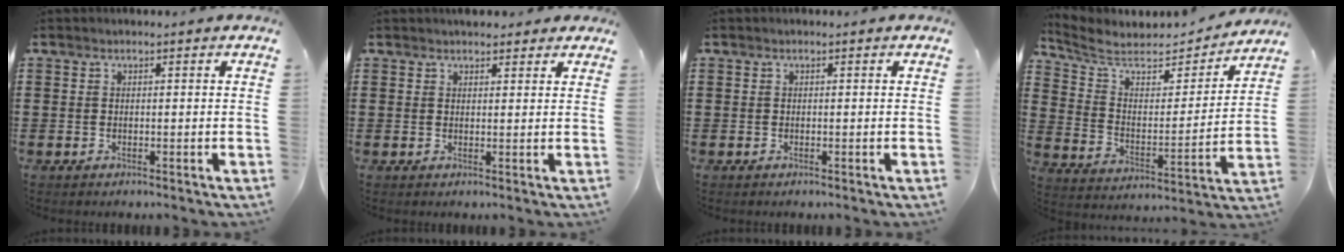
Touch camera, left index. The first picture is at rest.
{"total": 2.3, "force": [2.2, 0.7, 0.5], "torque": [-0.005, -0.001, 0.040]}
{"total": 0.0}
{"total": 6.5, "force": [5.4, 2.1, 2.8], "torque": [-0.083, -0.035, 0.090]}